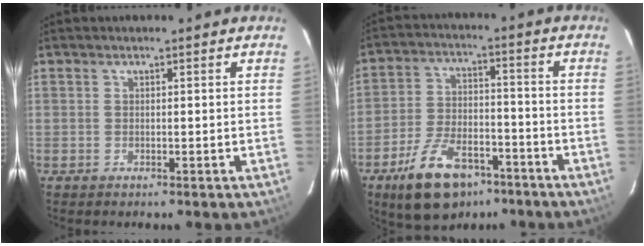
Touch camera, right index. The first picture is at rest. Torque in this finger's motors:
{"motor_torque": [0.47, -0.41, 0.50, 0.12]}